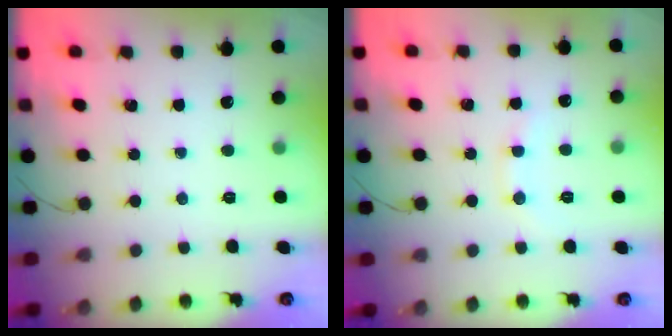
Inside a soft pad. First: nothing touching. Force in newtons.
{"total": 7.2, "press": 7.0, "slide": 1.6}